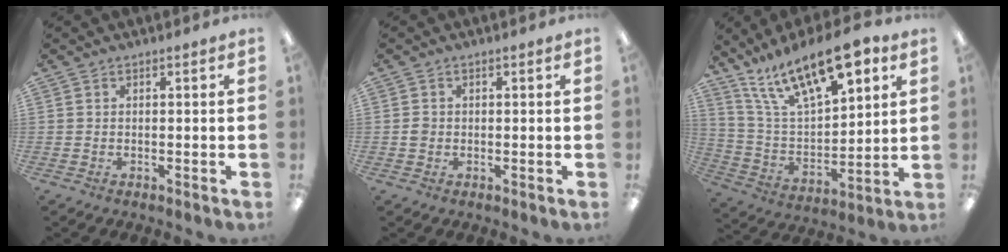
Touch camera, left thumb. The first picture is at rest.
{"total": 1.3, "force": [0.0, 1.2, 0.5], "torque": [-0.010, 0.004, -0.001]}
{"total": 21.0, "force": [13.7, 8.0, 13.8], "torque": [-0.246, -0.069, 0.240]}